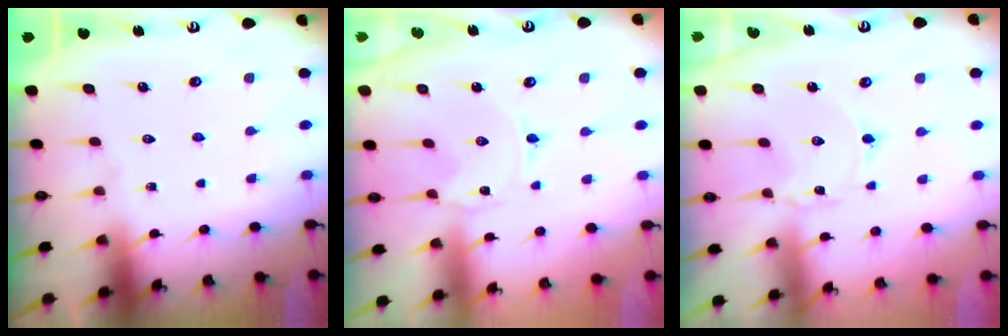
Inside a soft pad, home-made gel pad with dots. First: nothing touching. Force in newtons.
{"total": 0.0}
{"total": 1.4, "press": 1.4, "slide": 0.1}